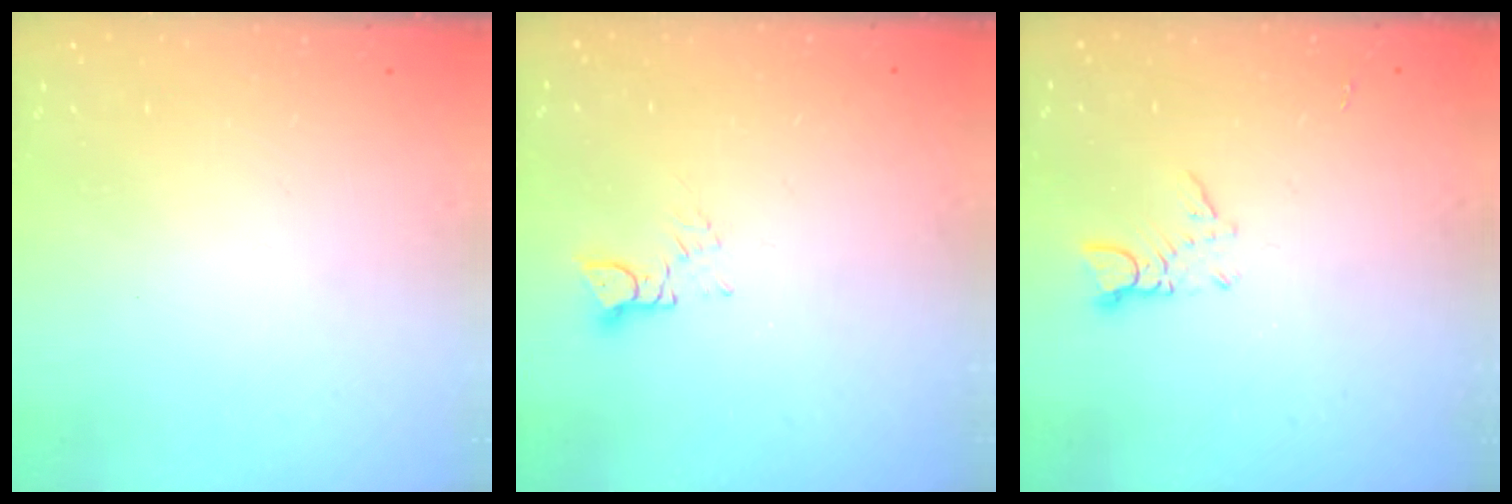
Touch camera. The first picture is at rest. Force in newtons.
{"total": 3.1, "press": 3.1, "slide": 0.3}
{"total": 2.8, "press": 2.8, "slide": 0.2}